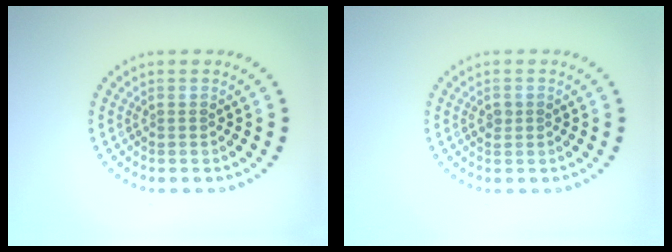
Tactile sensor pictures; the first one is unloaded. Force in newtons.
{"total": 0.9, "press": 0.9, "slide": 0.1}